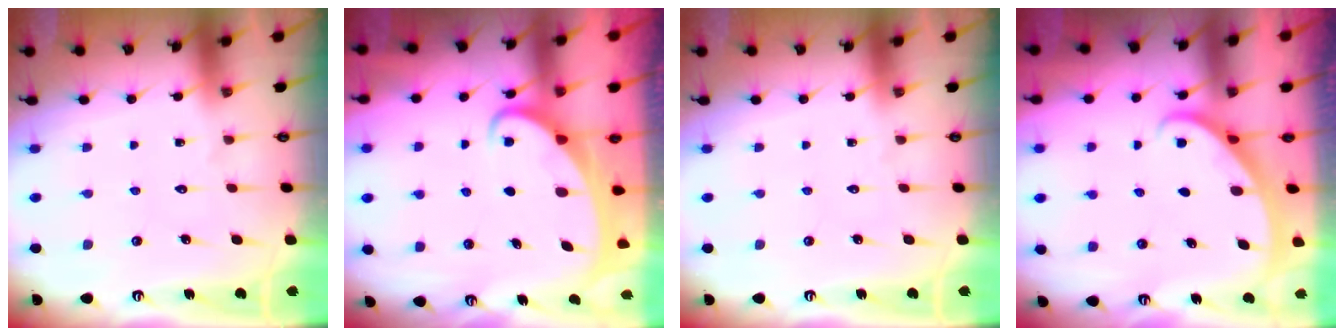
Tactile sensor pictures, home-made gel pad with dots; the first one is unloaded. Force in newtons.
{"total": 2.5, "press": 2.5, "slide": 0.4}
{"total": 0.0}
{"total": 1.7, "press": 1.7, "slide": 0.1}